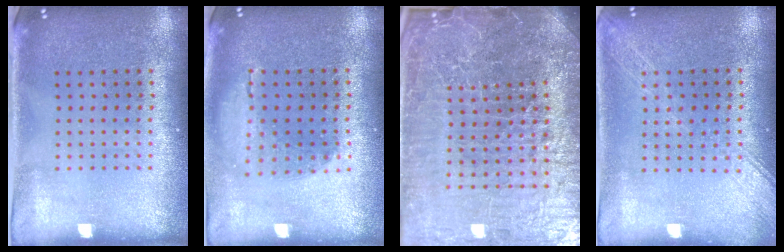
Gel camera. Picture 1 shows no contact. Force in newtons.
{"total": 1.2, "press": 1.2, "slide": 0.3}
{"total": 7.2, "press": 6.3, "slide": 3.4}
{"total": 1.7, "press": 1.7, "slide": 0.3}